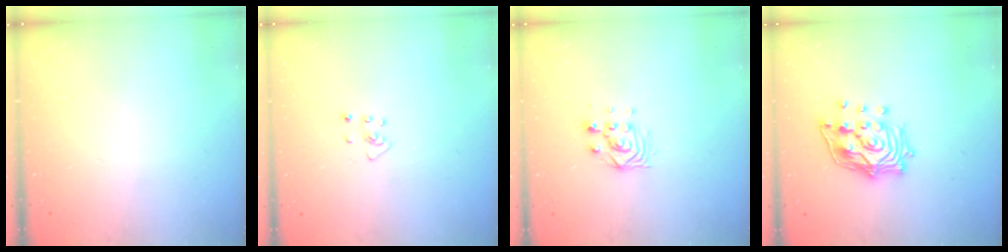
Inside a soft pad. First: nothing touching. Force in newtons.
{"total": 3.6, "press": 3.6, "slide": 0.2}
{"total": 6.1, "press": 6.0, "slide": 0.4}
{"total": 14.8, "press": 14.6, "slide": 2.2}